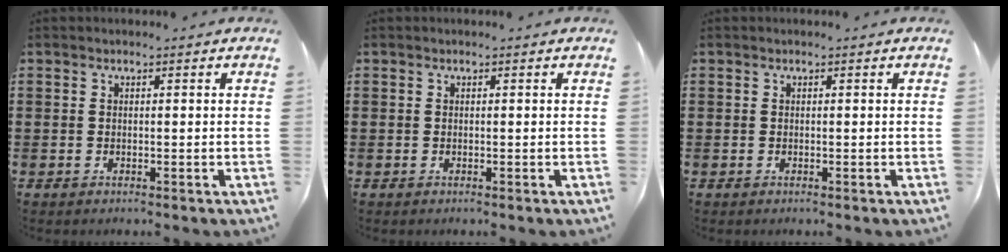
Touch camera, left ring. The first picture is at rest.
{"total": 0.0}
{"total": 0.0}